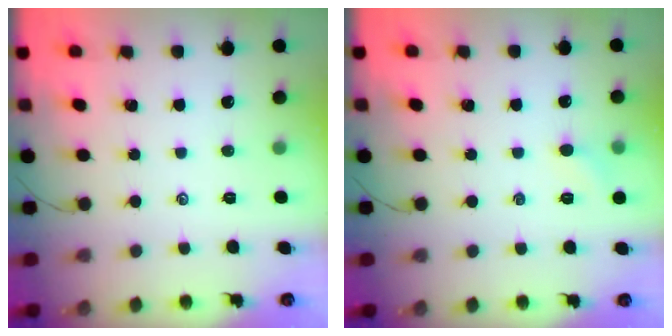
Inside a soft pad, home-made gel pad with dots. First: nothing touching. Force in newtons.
{"total": 4.0, "press": 3.8, "slide": 1.2}